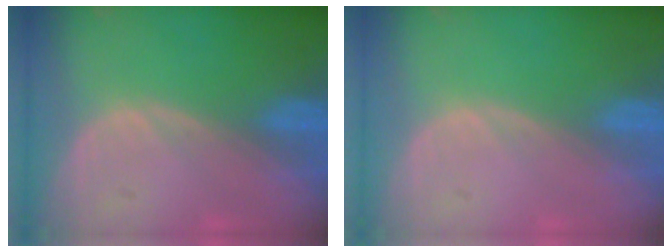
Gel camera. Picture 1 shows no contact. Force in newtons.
{"total": 0.0}